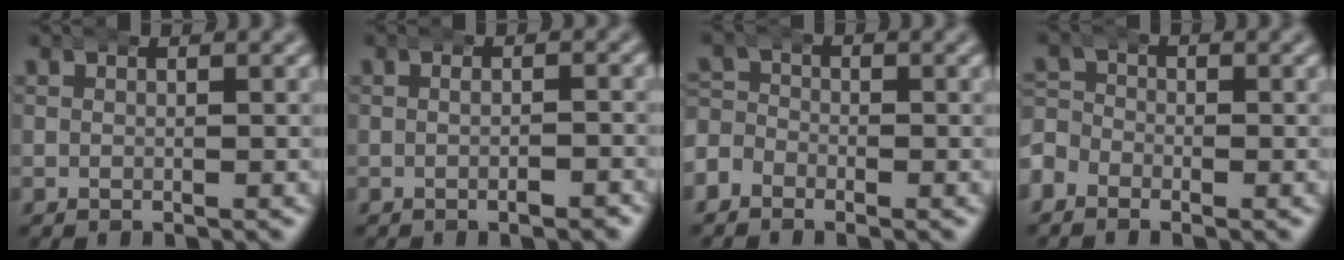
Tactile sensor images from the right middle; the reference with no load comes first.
{"total": 0.9, "force": [-0.4, 0.3, 0.8], "torque": [-0.002, 0.006, -0.017]}
{"total": 3.1, "force": [-1.0, 2.9, 0.5], "torque": [-0.021, -0.005, -0.032]}
{"total": 2.9, "force": [-0.9, 2.7, 0.5], "torque": [-0.022, -0.005, -0.031]}